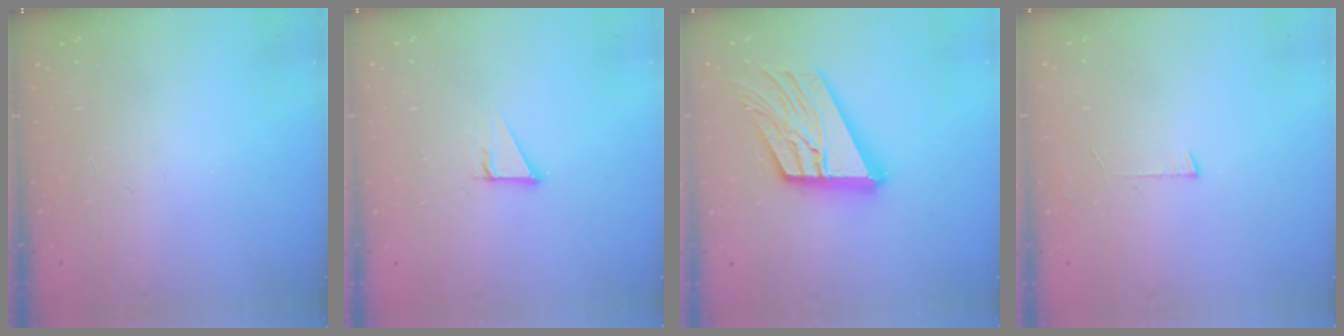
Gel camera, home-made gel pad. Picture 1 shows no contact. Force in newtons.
{"total": 2.8, "press": 2.8, "slide": 0.2}
{"total": 19.8, "press": 19.7, "slide": 2.3}
{"total": 3.0, "press": 3.0, "slide": 0.3}